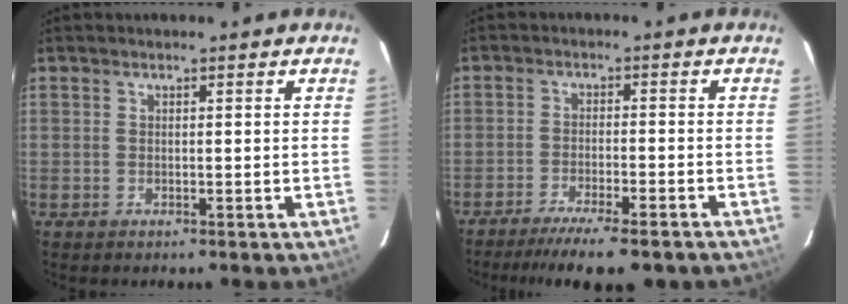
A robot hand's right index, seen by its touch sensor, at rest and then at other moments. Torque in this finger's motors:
{"motor_torque": [1.14, -1.00, 0.57, 0.12]}